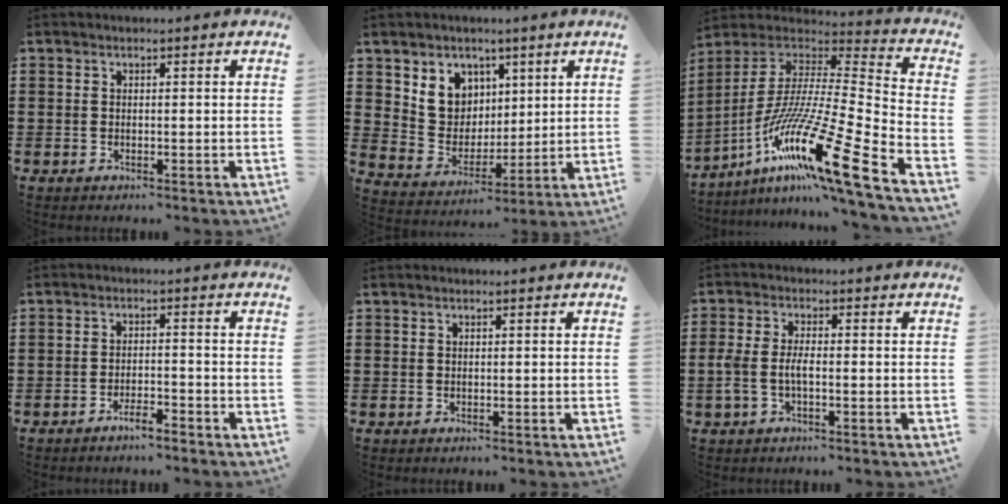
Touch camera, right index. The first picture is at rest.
{"total": 7.5, "force": [3.6, 6.5, 1.3], "torque": [-0.060, -0.013, 0.071]}
{"total": 19.5, "force": [-11.5, 1.9, 15.6], "torque": [-0.307, -0.006, -0.215]}
{"total": 2.8, "force": [-2.4, 0.1, 1.3], "torque": [-0.024, 0.004, -0.046]}
{"total": 0.0}
{"total": 3.3, "force": [-0.9, 1.1, 3.0], "torque": [-0.075, -0.004, -0.023]}